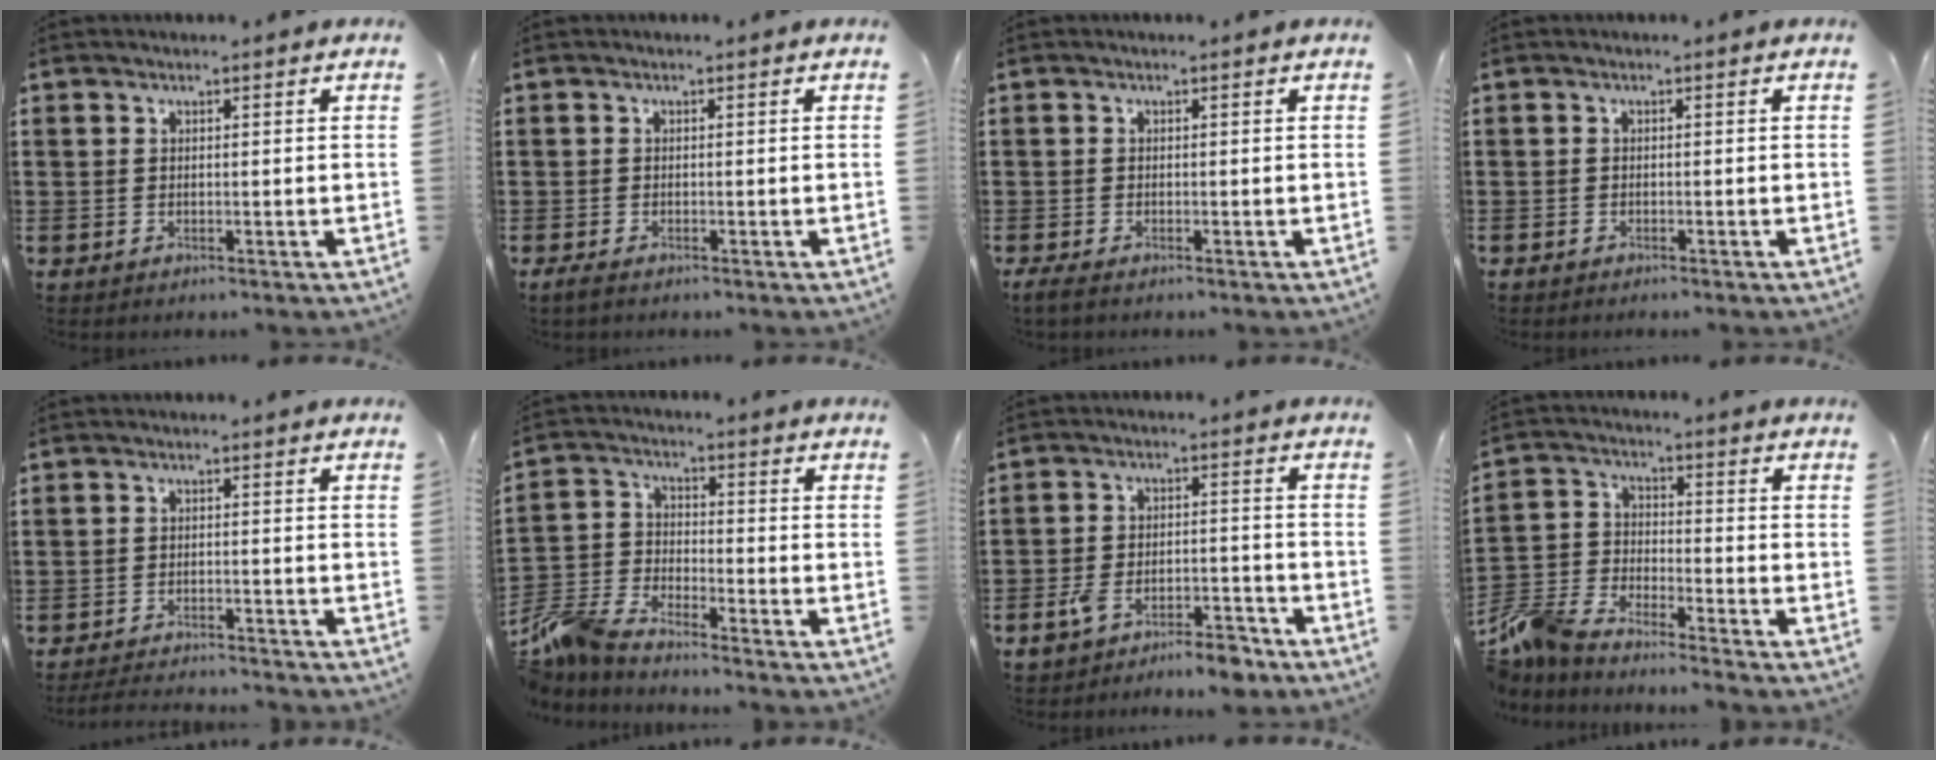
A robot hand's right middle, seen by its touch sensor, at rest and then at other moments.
{"total": 0.8, "force": [-0.6, 0.2, 0.5], "torque": [-0.012, -0.006, -0.011]}
{"total": 1.0, "force": [-0.8, 0.1, 0.7], "torque": [-0.021, -0.009, -0.015]}
{"total": 0.7, "force": [-0.7, 0.1, 0.0], "torque": [-0.002, 0.000, -0.015]}
{"total": 2.8, "force": [-2.7, 0.0, 0.5], "torque": [-0.010, -0.001, -0.055]}
{"total": 6.6, "force": [-6.1, 1.3, 2.2], "torque": [-0.073, -0.005, -0.127]}
{"total": 6.1, "force": [-5.6, 1.0, 2.0], "torque": [-0.046, 0.005, -0.113]}
{"total": 6.7, "force": [-6.4, 1.1, 1.5], "torque": [-0.053, 0.003, -0.134]}